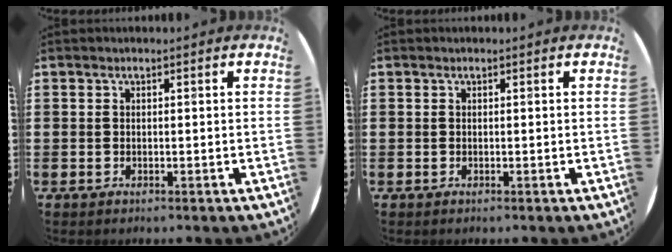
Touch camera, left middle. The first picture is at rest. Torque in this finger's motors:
{"motor_torque": [0.03, -0.02, 0.00, 0.00]}